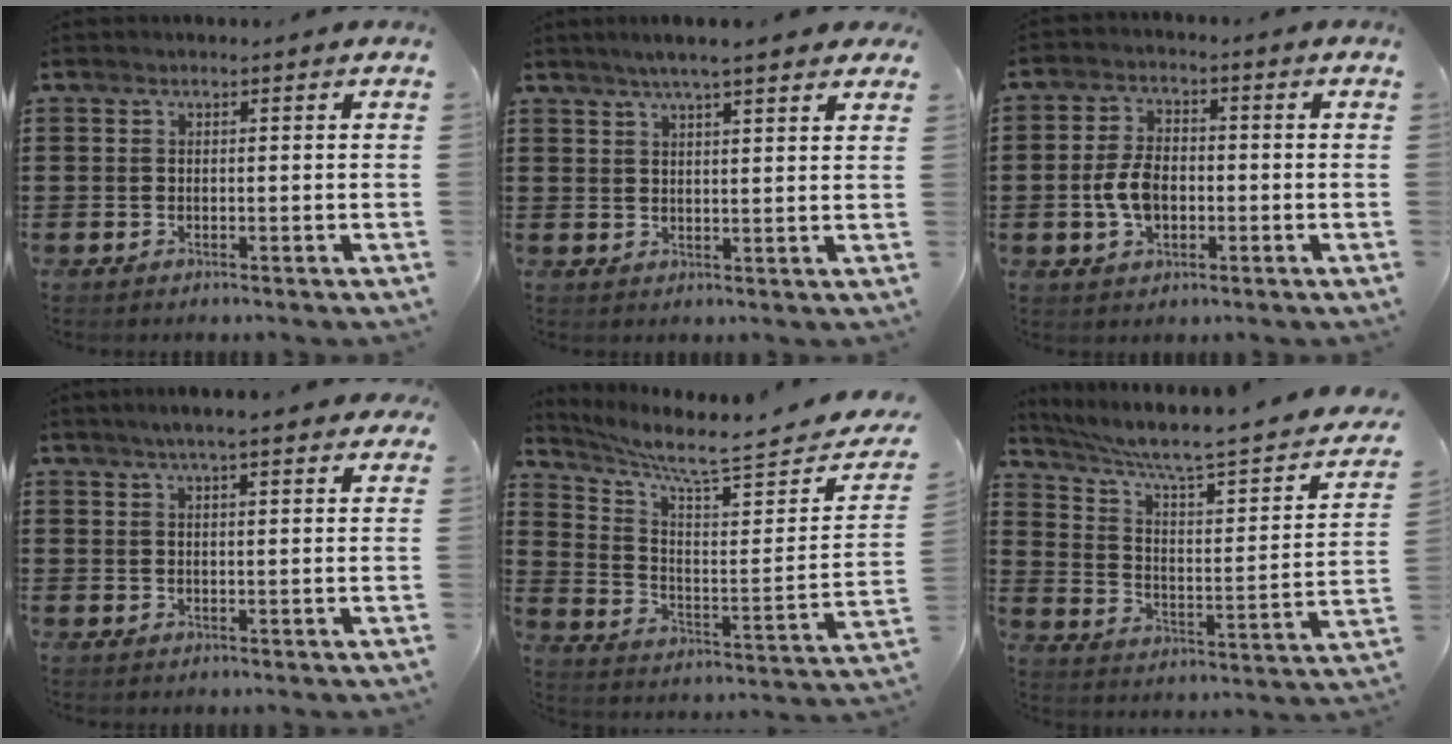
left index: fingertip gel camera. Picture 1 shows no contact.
{"total": 4.5, "force": [3.7, 0.0, 2.7], "torque": [-0.061, -0.001, 0.065]}
{"total": 6.1, "force": [-1.1, 3.7, 4.7], "torque": [-0.111, 0.001, -0.027]}
{"total": 4.3, "force": [3.4, 0.3, 2.6], "torque": [-0.058, 0.003, 0.059]}
{"total": 6.6, "force": [5.9, -0.1, 2.9], "torque": [-0.080, -0.061, 0.095]}
{"total": 5.9, "force": [4.3, 0.4, 4.1], "torque": [-0.100, -0.035, 0.064]}